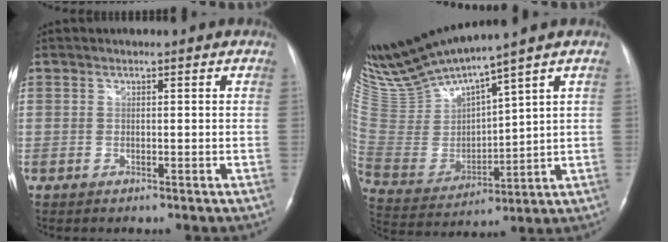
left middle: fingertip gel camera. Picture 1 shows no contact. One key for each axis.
{"total": 14.8, "fx": 13.5, "fy": -0.6, "fz": 6.1, "tx": -0.138, "ty": -0.017, "tz": 0.282}